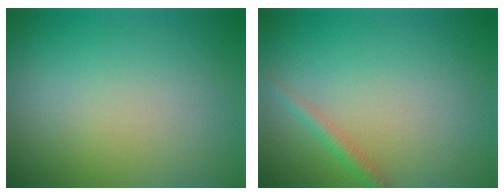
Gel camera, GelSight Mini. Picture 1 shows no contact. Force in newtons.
{"total": 1.3, "press": 1.3, "slide": 0.0}